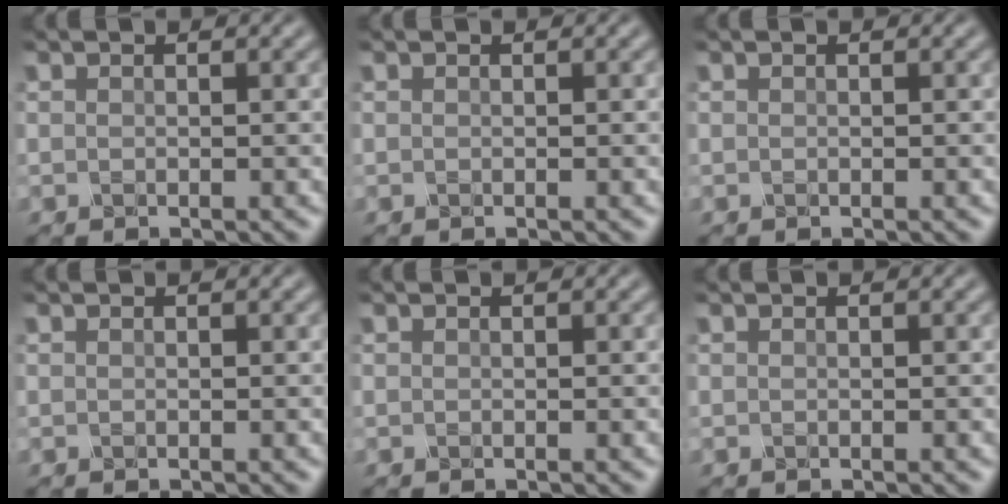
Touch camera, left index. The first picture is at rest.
{"total": 0.0}
{"total": 0.0}
{"total": 0.0}
{"total": 0.0}
{"total": 0.0}